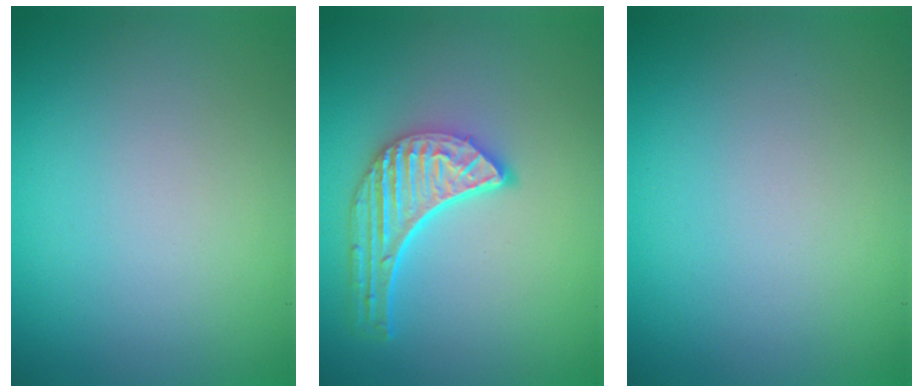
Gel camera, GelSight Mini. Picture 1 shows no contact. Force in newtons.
{"total": 5.1, "press": 3.9, "slide": 3.2}
{"total": 0.0}